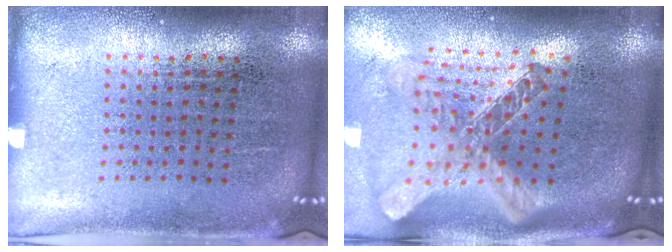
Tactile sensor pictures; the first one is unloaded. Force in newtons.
{"total": 2.7, "press": 2.0, "slide": 1.9}